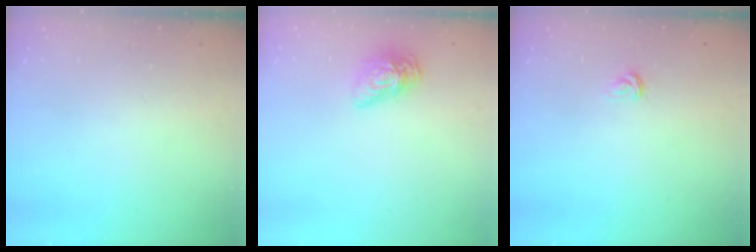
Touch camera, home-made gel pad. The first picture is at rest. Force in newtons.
{"total": 10.6, "press": 10.6, "slide": 1.0}
{"total": 2.9, "press": 2.9, "slide": 0.4}